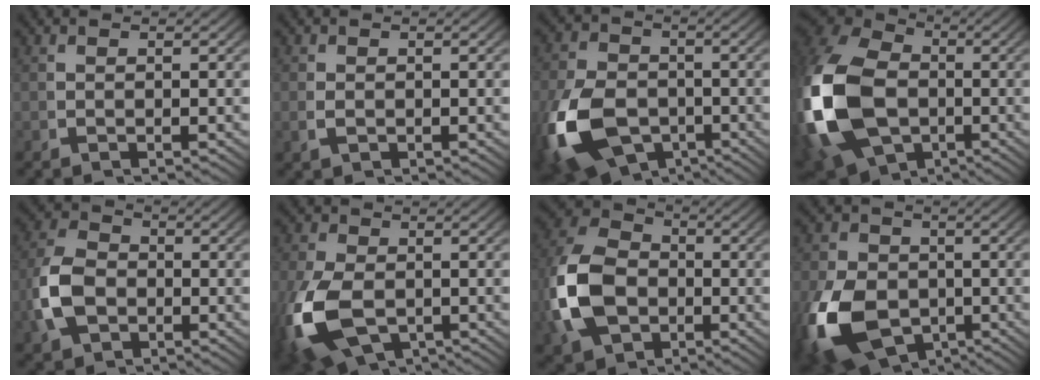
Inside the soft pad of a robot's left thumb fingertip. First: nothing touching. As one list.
[{"total": 1.2, "force": [-0.1, 1.0, 0.6], "torque": [-0.022, -0.011, 0.005]}, {"total": 11.0, "force": [-3.8, 7.8, 6.7], "torque": [-0.143, -0.045, -0.049]}, {"total": 17.1, "force": [-1.5, 12.5, 11.6], "torque": [-0.274, -0.042, -0.008]}, {"total": 7.4, "force": [-1.2, 5.5, 4.7], "torque": [-0.119, -0.020, -0.012]}, {"total": 9.2, "force": [-2.9, 6.2, 6.2], "torque": [-0.156, -0.043, -0.028]}, {"total": 13.4, "force": [-1.3, 10.2, 8.6], "torque": [-0.208, -0.032, -0.009]}, {"total": 12.4, "force": [-4.1, 9.0, 7.5], "torque": [-0.164, -0.057, -0.046]}]